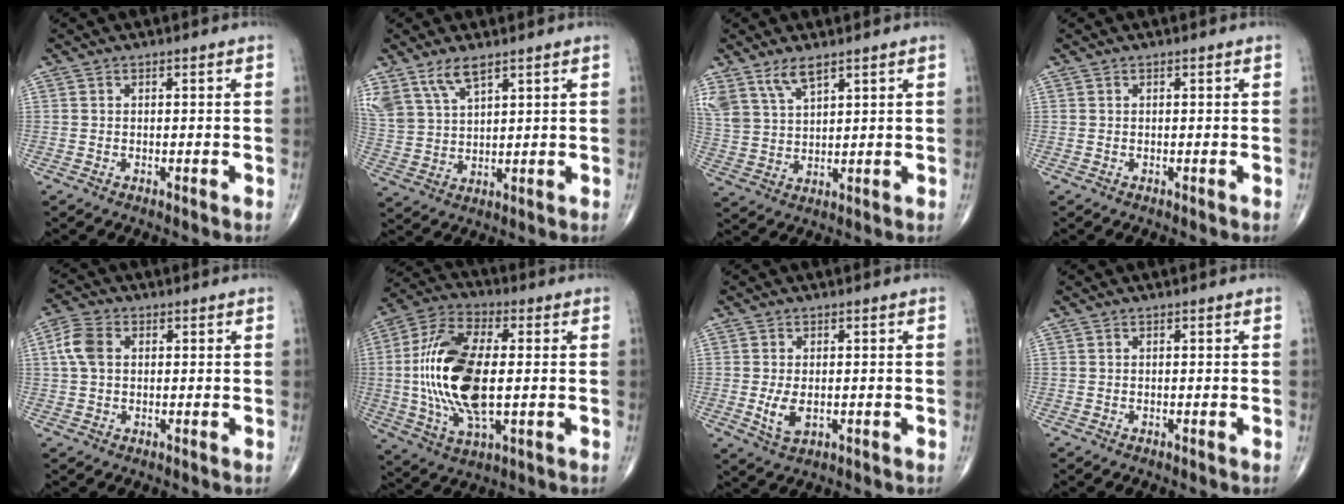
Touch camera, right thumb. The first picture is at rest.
{"total": 8.0, "force": [5.6, 3.1, 4.8], "torque": [-0.096, -0.015, 0.124]}
{"total": 7.1, "force": [5.1, 2.8, 4.2], "torque": [-0.080, -0.017, 0.110]}
{"total": 0.0}
{"total": 5.6, "force": [1.1, 3.9, 4.0], "torque": [-0.089, 0.013, 0.016]}
{"total": 19.7, "force": [-0.1, 9.0, 17.5], "torque": [-0.361, 0.006, -0.002]}
{"total": 4.3, "force": [-0.6, 2.3, 3.6], "torque": [-0.068, -0.010, -0.006]}
{"total": 0.0}